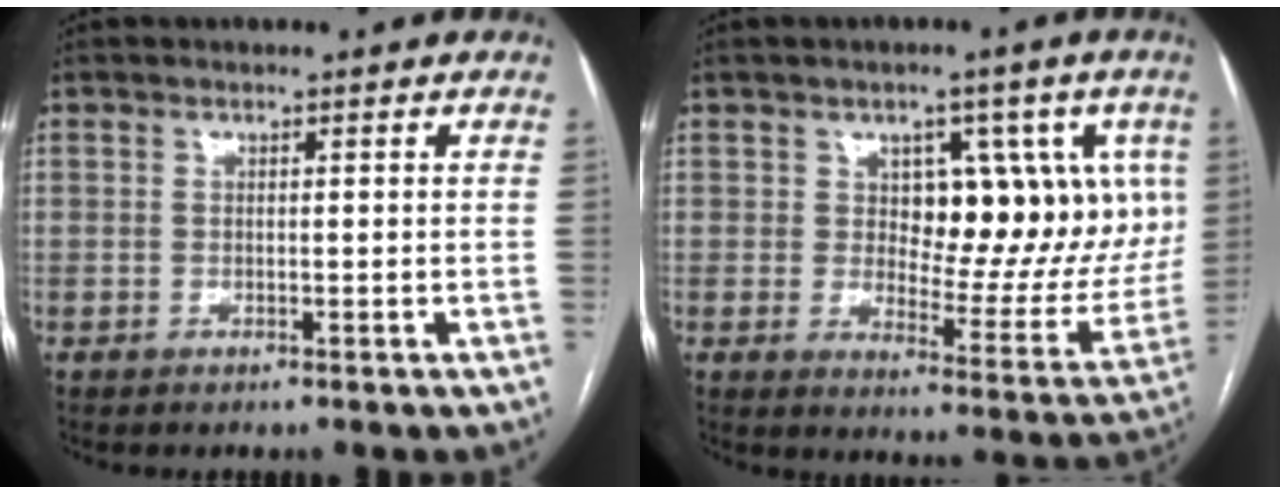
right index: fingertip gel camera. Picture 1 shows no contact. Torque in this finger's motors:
{"motor_torque": [0.30, 0.17, 0.23, 0.04]}